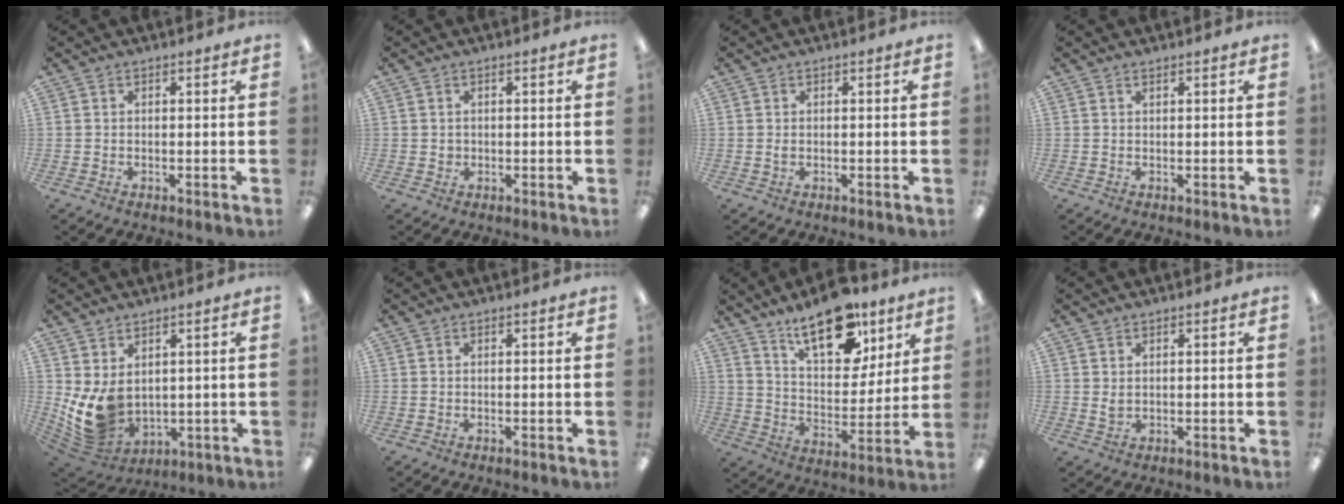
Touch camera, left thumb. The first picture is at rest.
{"total": 1.1, "force": [0.3, 1.0, 0.4], "torque": [-0.009, 0.005, 0.004]}
{"total": 0.9, "force": [0.2, 0.5, 0.7], "torque": [-0.015, 0.002, 0.002]}
{"total": 0.8, "force": [0.7, 0.1, 0.4], "torque": [-0.008, 0.000, 0.013]}
{"total": 9.2, "force": [2.1, 6.8, 5.8], "torque": [-0.134, -0.028, 0.047]}
{"total": 0.0}
{"total": 18.5, "force": [12.7, 8.6, 10.3], "torque": [-0.153, -0.072, 0.217]}
{"total": 1.7, "force": [0.8, 1.0, 1.1], "torque": [-0.024, 0.001, 0.015]}